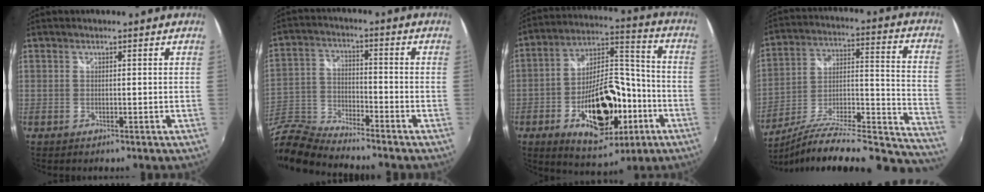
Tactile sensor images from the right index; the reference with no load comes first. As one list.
[{"total": 14.3, "force": [-11.8, 4.2, 6.9], "torque": [-0.169, -0.016, -0.239]}, {"total": 20.9, "force": [-8.1, 10.2, 16.4], "torque": [-0.278, 0.024, -0.110]}, {"total": 27.7, "force": [-22.0, 5.6, 15.8], "torque": [-0.197, -0.028, -0.327]}]